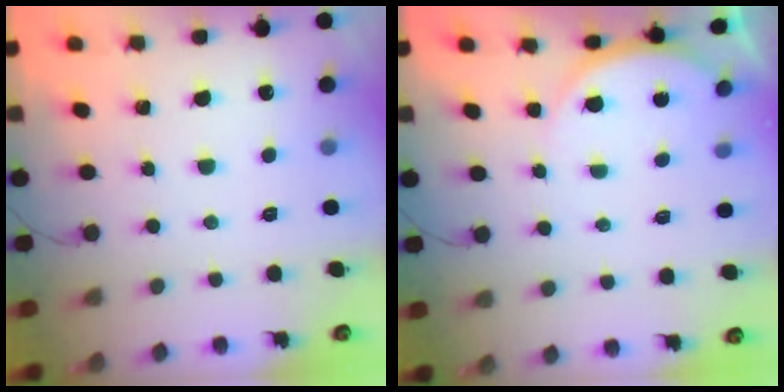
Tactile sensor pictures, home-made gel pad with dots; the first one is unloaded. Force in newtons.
{"total": 4.2, "press": 4.2, "slide": 0.6}